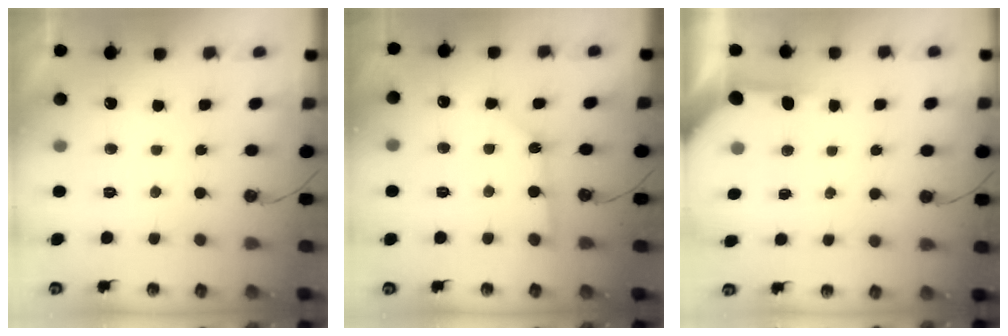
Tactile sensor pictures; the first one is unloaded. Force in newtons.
{"total": 2.2, "press": 2.2, "slide": 0.3}
{"total": 3.9, "press": 3.9, "slide": 0.4}